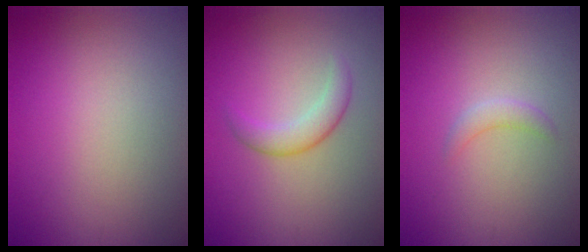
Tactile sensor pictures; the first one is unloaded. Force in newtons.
{"total": 2.3, "press": 2.3, "slide": 0.0}
{"total": 1.2, "press": 1.2, "slide": 0.0}